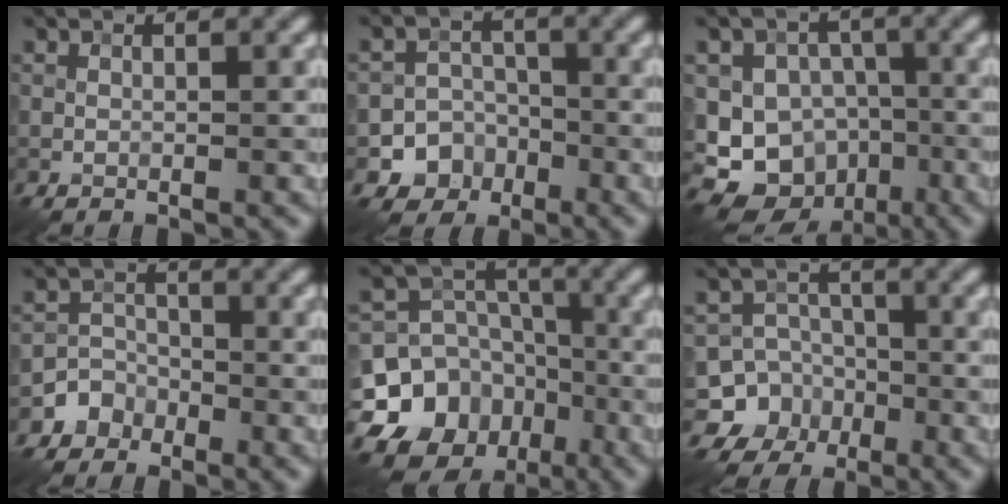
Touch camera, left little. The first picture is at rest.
{"total": 5.4, "force": [-2.7, 4.6, 0.7], "torque": [0.021, -0.007, -0.060]}
{"total": 11.8, "force": [-4.9, 9.9, 4.3], "torque": [-0.065, -0.016, -0.088]}
{"total": 2.7, "force": [-1.7, 2.1, 0.0], "torque": [0.024, 0.013, -0.039]}
{"total": 14.2, "force": [-7.6, 11.4, 3.9], "torque": [-0.084, -0.032, -0.129]}
{"total": 8.9, "force": [-3.6, 8.1, 0.8], "torque": [-0.011, -0.009, -0.078]}